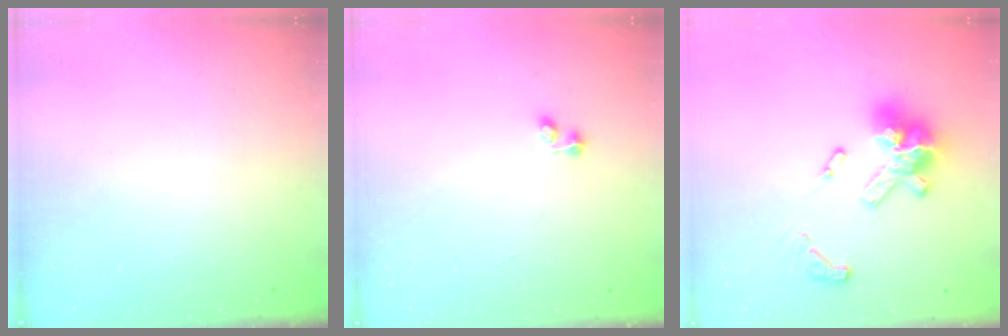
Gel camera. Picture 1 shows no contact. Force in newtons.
{"total": 1.2, "press": 1.1, "slide": 0.5}
{"total": 15.6, "press": 15.4, "slide": 2.0}